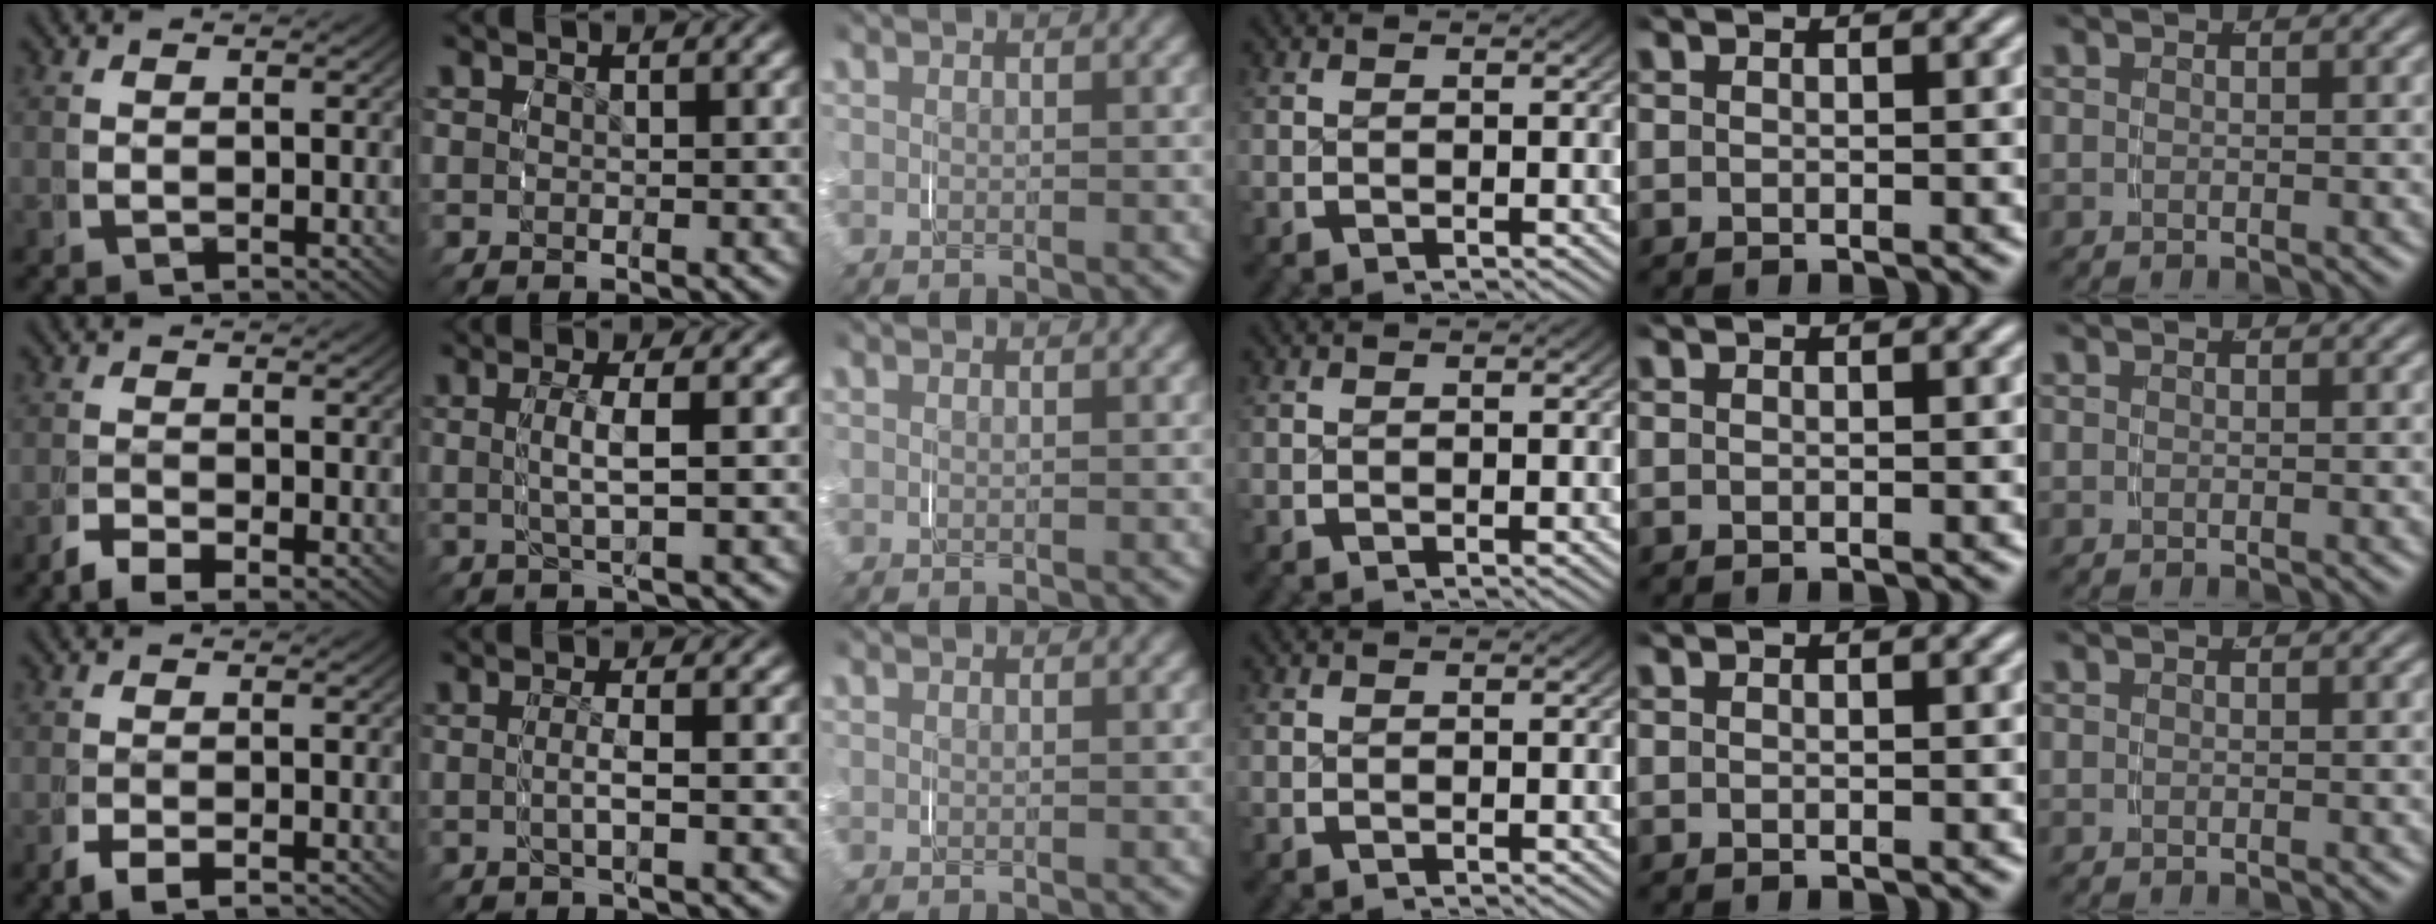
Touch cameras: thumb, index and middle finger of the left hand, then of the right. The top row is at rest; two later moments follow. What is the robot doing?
{"motion": "grasp_and_lifting", "object": "map"}